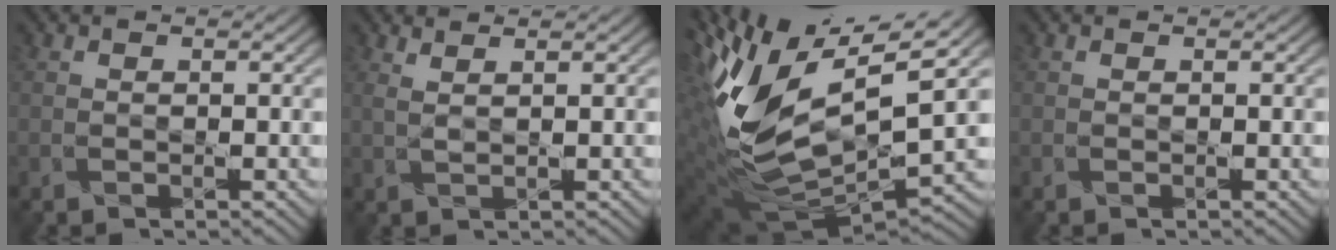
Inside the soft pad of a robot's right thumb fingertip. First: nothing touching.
{"total": 2.5, "force": [1.9, 0.7, 1.5], "torque": [-0.018, -0.002, 0.029]}
{"total": 16.2, "force": [3.4, 6.9, 14.3], "torque": [-0.297, -0.013, 0.073]}
{"total": 0.0}